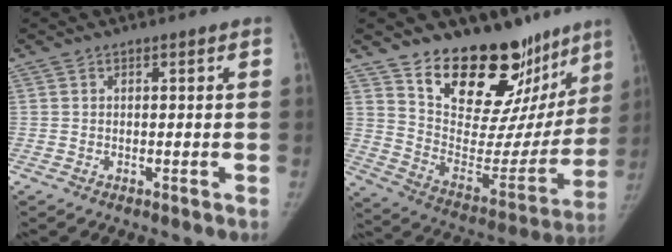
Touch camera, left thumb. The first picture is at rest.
{"total": 26.5, "force": [19.8, 12.1, 12.9], "torque": [-0.144, -0.119, 0.301]}